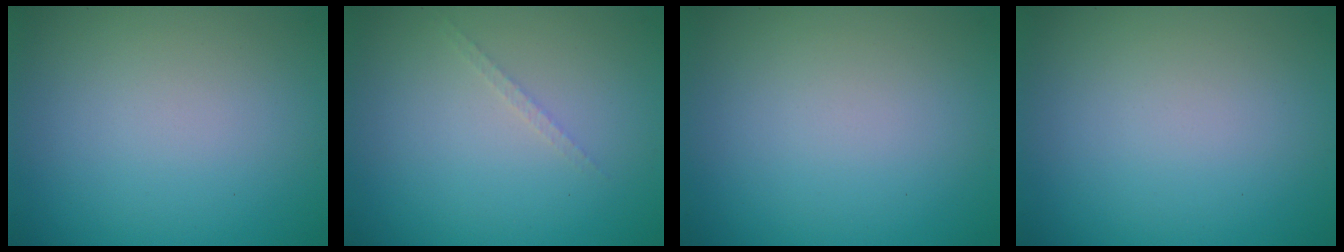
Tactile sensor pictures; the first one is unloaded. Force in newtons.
{"total": 0.8, "press": 0.8, "slide": 0.0}
{"total": 0.0}
{"total": 0.0}